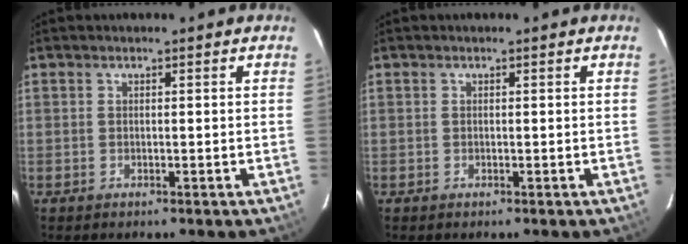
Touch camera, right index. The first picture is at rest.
{"total": 0.0}